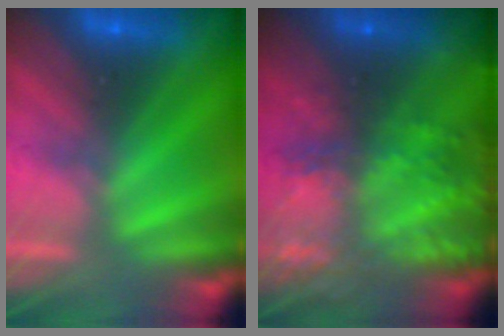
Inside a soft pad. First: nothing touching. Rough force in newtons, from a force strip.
{"total": 7.5}